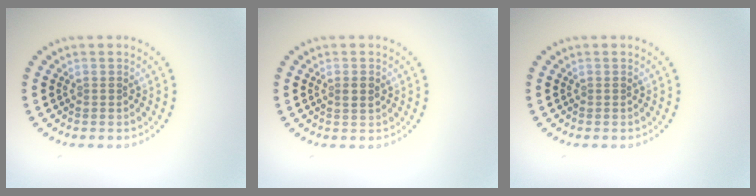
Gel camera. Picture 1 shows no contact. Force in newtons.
{"total": 1.1, "press": 1.1, "slide": 0.3}
{"total": 0.0}